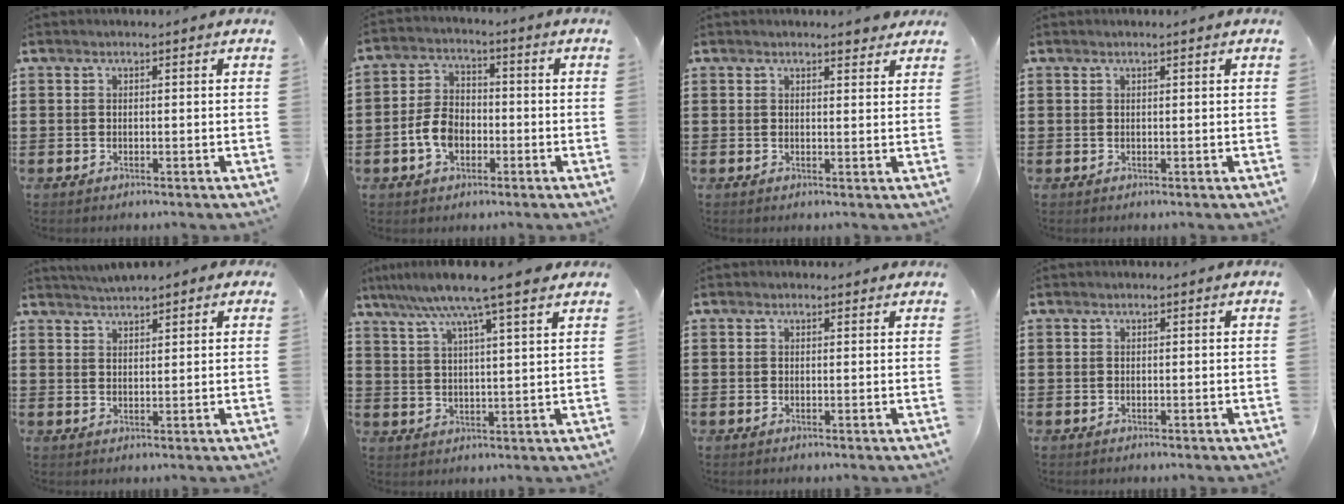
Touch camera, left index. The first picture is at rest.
{"total": 6.1, "force": [-2.0, 4.1, 4.0], "torque": [-0.100, 0.004, -0.044]}
{"total": 2.3, "force": [2.1, 0.5, 0.8], "torque": [-0.011, 0.001, 0.037]}
{"total": 0.6, "force": [0.3, -0.1, 0.5], "torque": [-0.008, -0.002, 0.007]}
{"total": 2.7, "force": [2.7, 0.3, 0.5], "torque": [-0.017, -0.003, 0.050]}
{"total": 8.8, "force": [6.9, -0.2, 5.5], "torque": [-0.126, -0.020, 0.117]}
{"total": 0.6, "force": [0.4, 0.4, 0.2], "torque": [-0.005, 0.004, 0.008]}
{"total": 0.0}